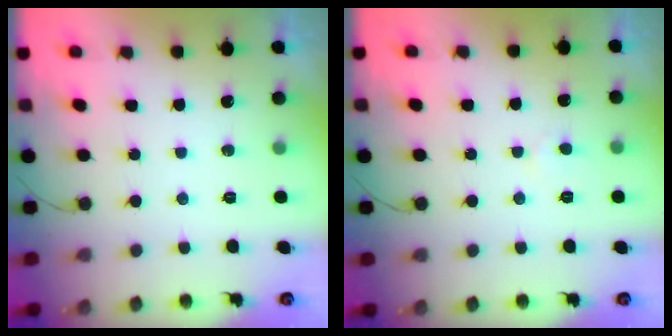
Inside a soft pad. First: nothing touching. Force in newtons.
{"total": 2.8, "press": 2.8, "slide": 0.3}